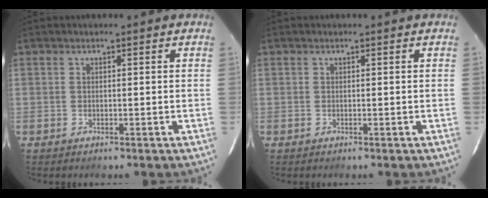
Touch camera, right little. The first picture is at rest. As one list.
[{"total": 0.0}]